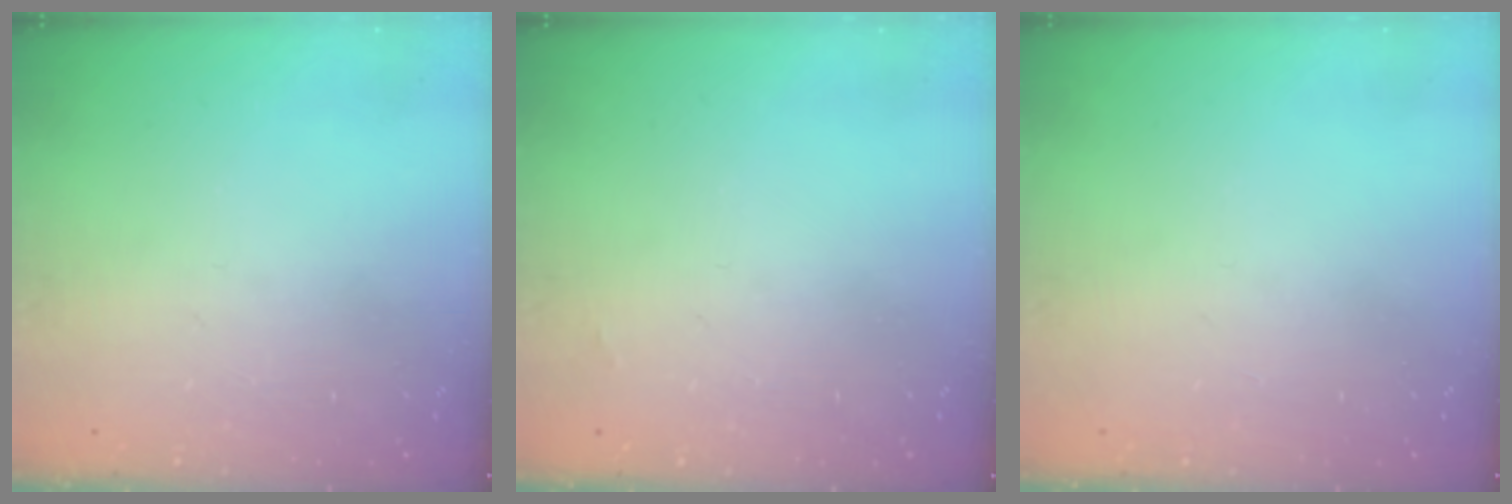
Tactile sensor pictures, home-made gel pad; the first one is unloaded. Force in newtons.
{"total": 1.3, "press": 1.3, "slide": 0.2}
{"total": 0.0}